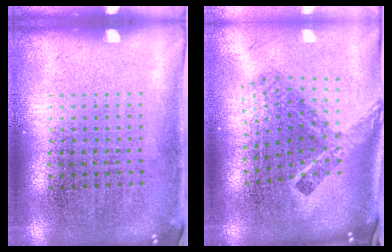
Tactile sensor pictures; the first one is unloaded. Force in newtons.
{"total": 2.4, "press": 1.5, "slide": 1.9}